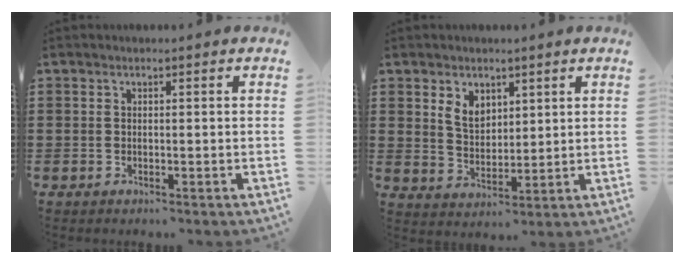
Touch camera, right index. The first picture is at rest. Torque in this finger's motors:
{"motor_torque": [0.76, 0.75, 0.22, 0.06]}